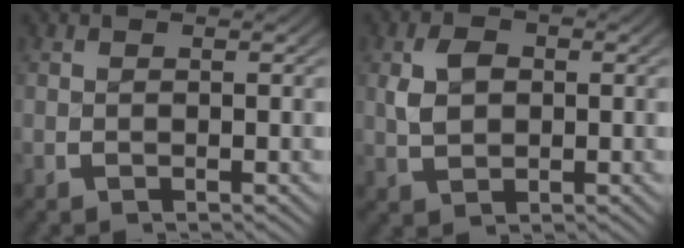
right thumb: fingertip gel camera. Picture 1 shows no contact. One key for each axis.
{"total": 3.4, "fx": 0.4, "fy": 2.6, "fz": 2.0, "tx": -0.047, "ty": -0.009, "tz": 0.014}